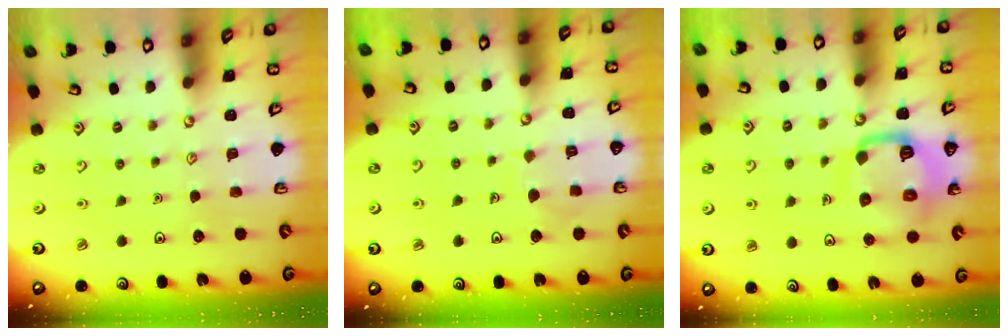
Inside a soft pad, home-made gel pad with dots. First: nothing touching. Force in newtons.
{"total": 6.1, "press": 6.1, "slide": 0.6}
{"total": 13.0, "press": 13.0, "slide": 1.4}